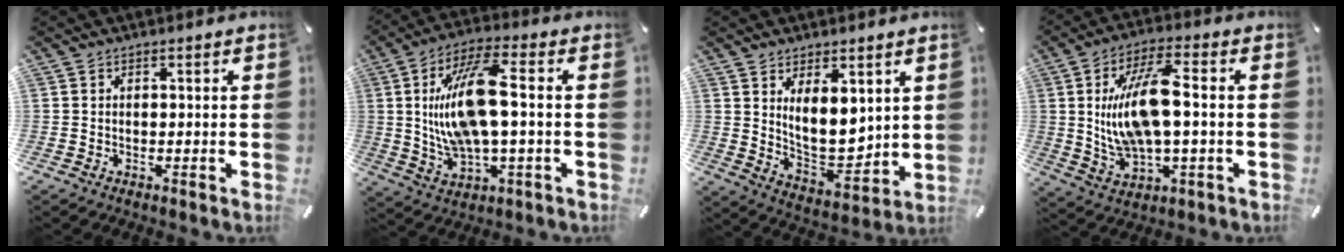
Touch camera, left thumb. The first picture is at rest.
{"total": 17.4, "force": [1.2, 6.7, 16.0], "torque": [-0.328, 0.000, 0.019]}
{"total": 10.4, "force": [4.8, 5.9, 7.0], "torque": [-0.096, -0.039, 0.087]}
{"total": 15.8, "force": [1.2, 6.5, 14.3], "torque": [-0.301, -0.004, 0.019]}